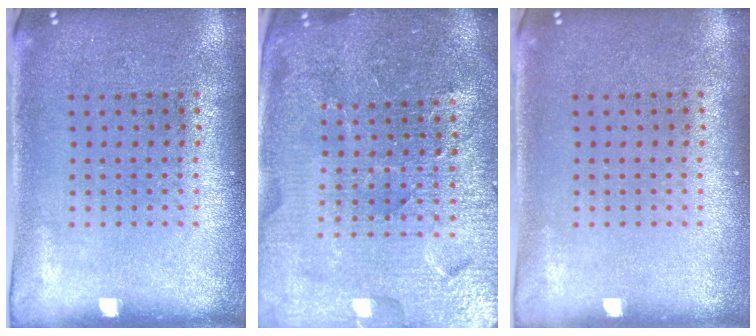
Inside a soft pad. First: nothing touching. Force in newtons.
{"total": 5.2, "press": 4.8, "slide": 2.1}
{"total": 0.0}